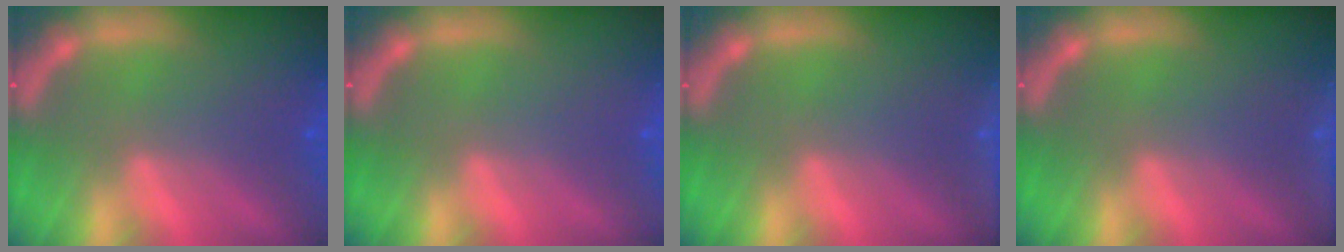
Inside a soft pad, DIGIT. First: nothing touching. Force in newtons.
{"total": 0.0}
{"total": 4.0}
{"total": 3.5}